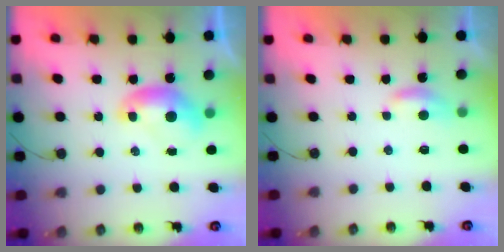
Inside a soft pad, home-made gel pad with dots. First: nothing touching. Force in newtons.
{"total": 2.3, "press": 2.3, "slide": 0.4}